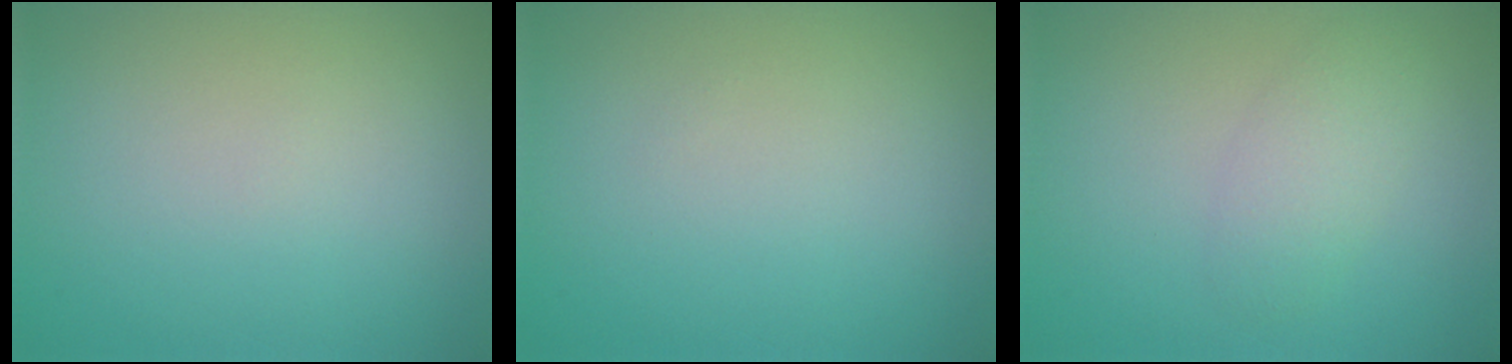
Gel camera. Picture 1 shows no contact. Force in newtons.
{"total": 0.0}
{"total": 2.2, "press": 2.2, "slide": 0.1}